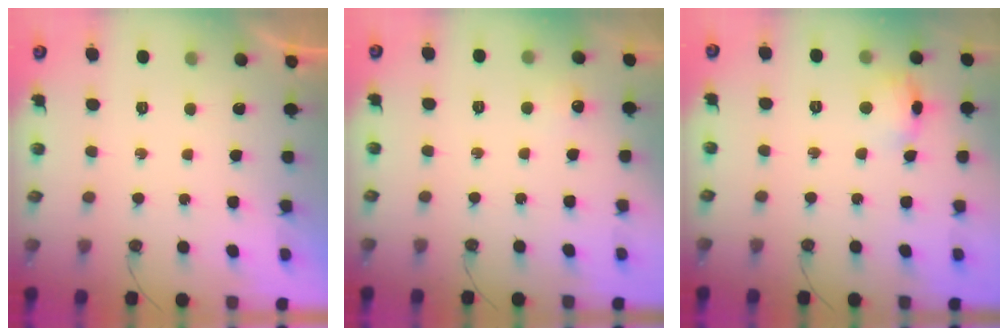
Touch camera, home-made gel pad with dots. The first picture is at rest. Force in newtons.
{"total": 4.8, "press": 4.8, "slide": 0.7}
{"total": 7.1, "press": 7.0, "slide": 1.1}